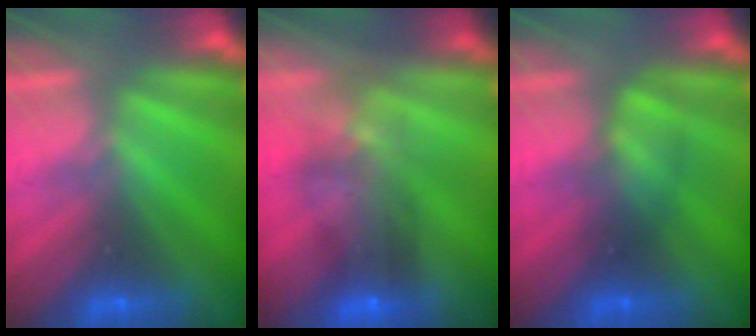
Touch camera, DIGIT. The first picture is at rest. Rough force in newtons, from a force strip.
{"total": 6.7}
{"total": 2.6}